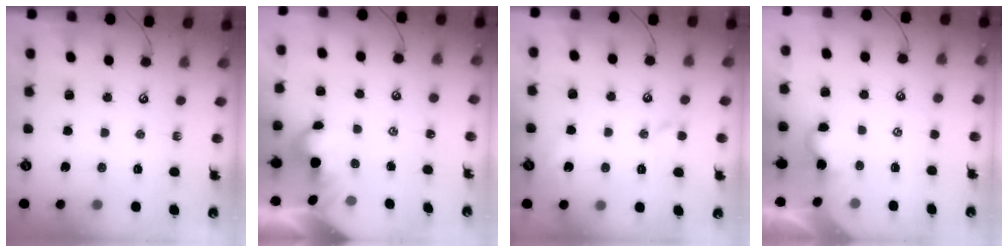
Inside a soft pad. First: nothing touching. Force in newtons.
{"total": 2.1, "press": 2.1, "slide": 0.2}
{"total": 3.3, "press": 3.2, "slide": 0.7}
{"total": 2.7, "press": 2.7, "slide": 0.2}